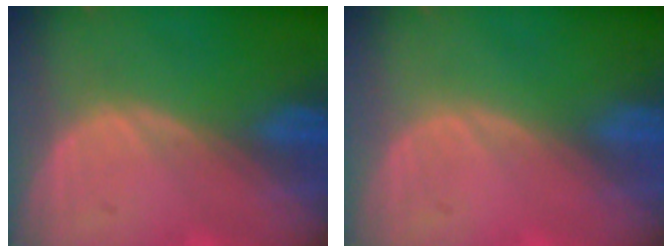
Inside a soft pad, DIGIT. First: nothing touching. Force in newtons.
{"total": 0.0}